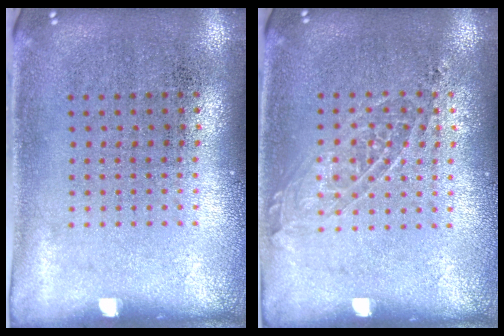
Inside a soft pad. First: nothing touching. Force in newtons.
{"total": 1.2, "press": 1.1, "slide": 0.5}